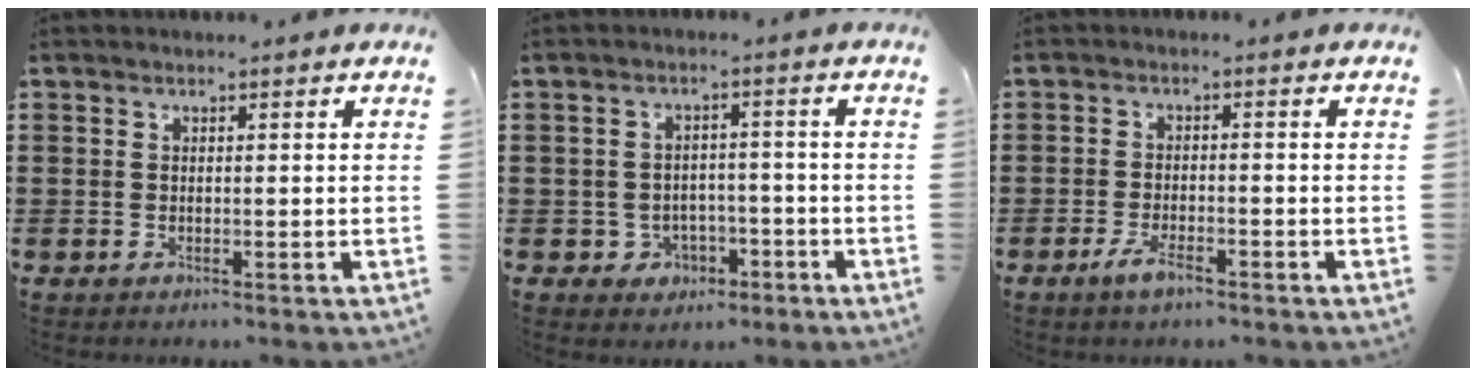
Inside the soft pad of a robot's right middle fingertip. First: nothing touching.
{"total": 2.9, "force": [-1.9, 2.1, 0.7], "torque": [-0.021, 0.006, -0.043]}
{"total": 3.3, "force": [-2.0, 0.9, 2.5], "torque": [-0.055, -0.001, -0.040]}